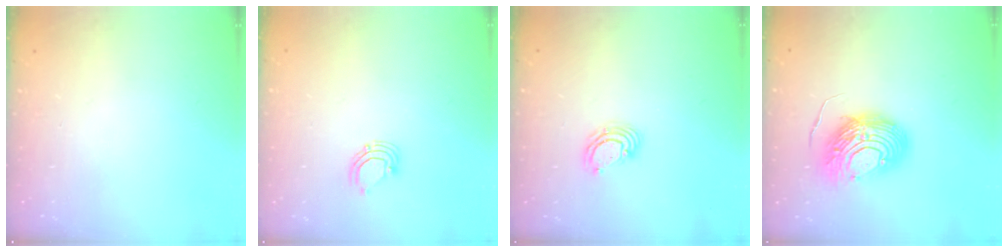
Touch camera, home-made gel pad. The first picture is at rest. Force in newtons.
{"total": 3.5, "press": 3.5, "slide": 0.2}
{"total": 4.0, "press": 3.9, "slide": 0.3}
{"total": 13.3, "press": 13.2, "slide": 1.2}